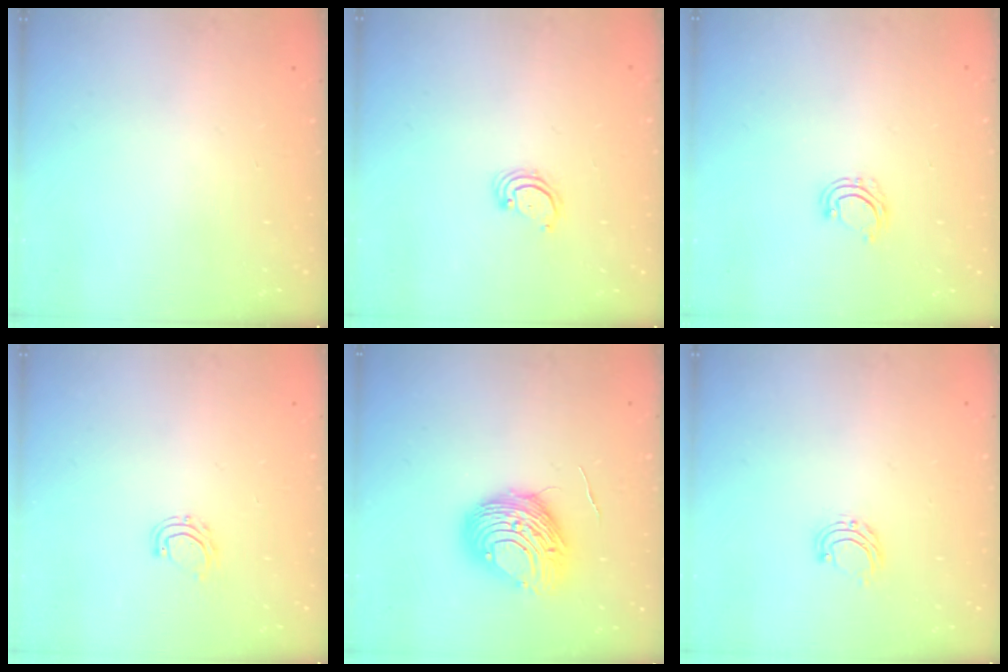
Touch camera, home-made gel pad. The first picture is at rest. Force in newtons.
{"total": 2.8, "press": 2.8, "slide": 0.2}
{"total": 6.0, "press": 5.8, "slide": 1.6}
{"total": 5.3, "press": 5.2, "slide": 1.0}
{"total": 10.8, "press": 10.8, "slide": 1.1}
{"total": 5.9, "press": 5.9, "slide": 0.5}